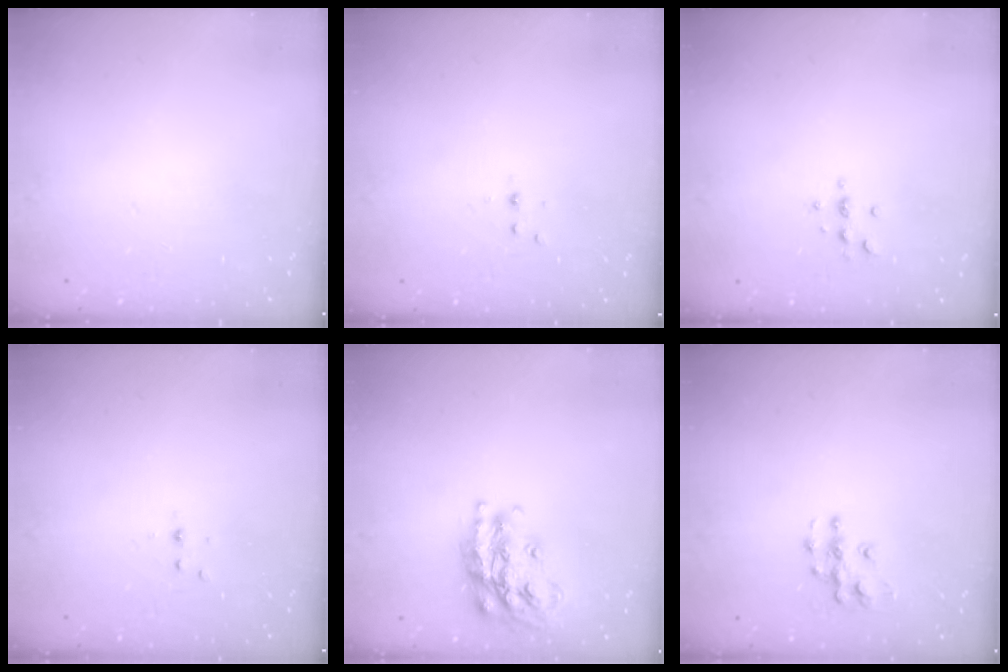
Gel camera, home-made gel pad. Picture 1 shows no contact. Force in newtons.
{"total": 3.0, "press": 2.6, "slide": 1.5}
{"total": 2.9, "press": 2.9, "slide": 0.4}
{"total": 3.0, "press": 2.6, "slide": 1.5}
{"total": 19.4, "press": 19.4, "slide": 1.4}
{"total": 8.2, "press": 8.2, "slide": 0.4}